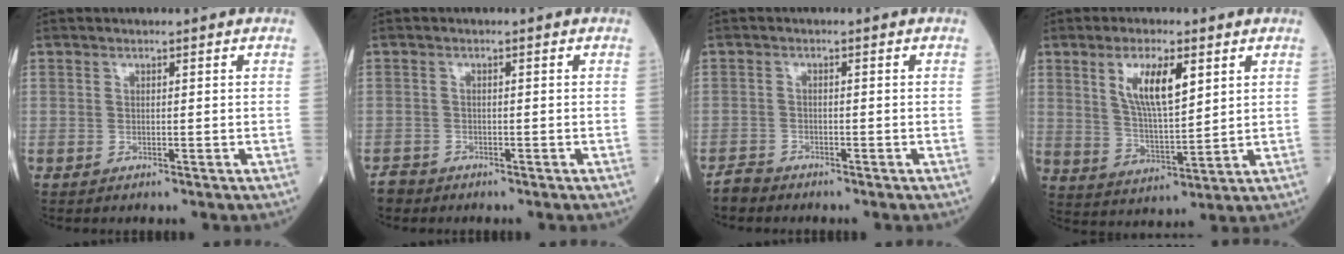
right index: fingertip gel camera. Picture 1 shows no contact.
{"total": 1.6, "force": [-1.4, 0.8, -0.1], "torque": [-0.004, 0.000, -0.027]}
{"total": 1.9, "force": [-1.8, 0.5, -0.1], "torque": [0.001, -0.003, -0.035]}
{"total": 9.0, "force": [3.8, 2.5, 7.8], "torque": [-0.148, 0.000, 0.074]}